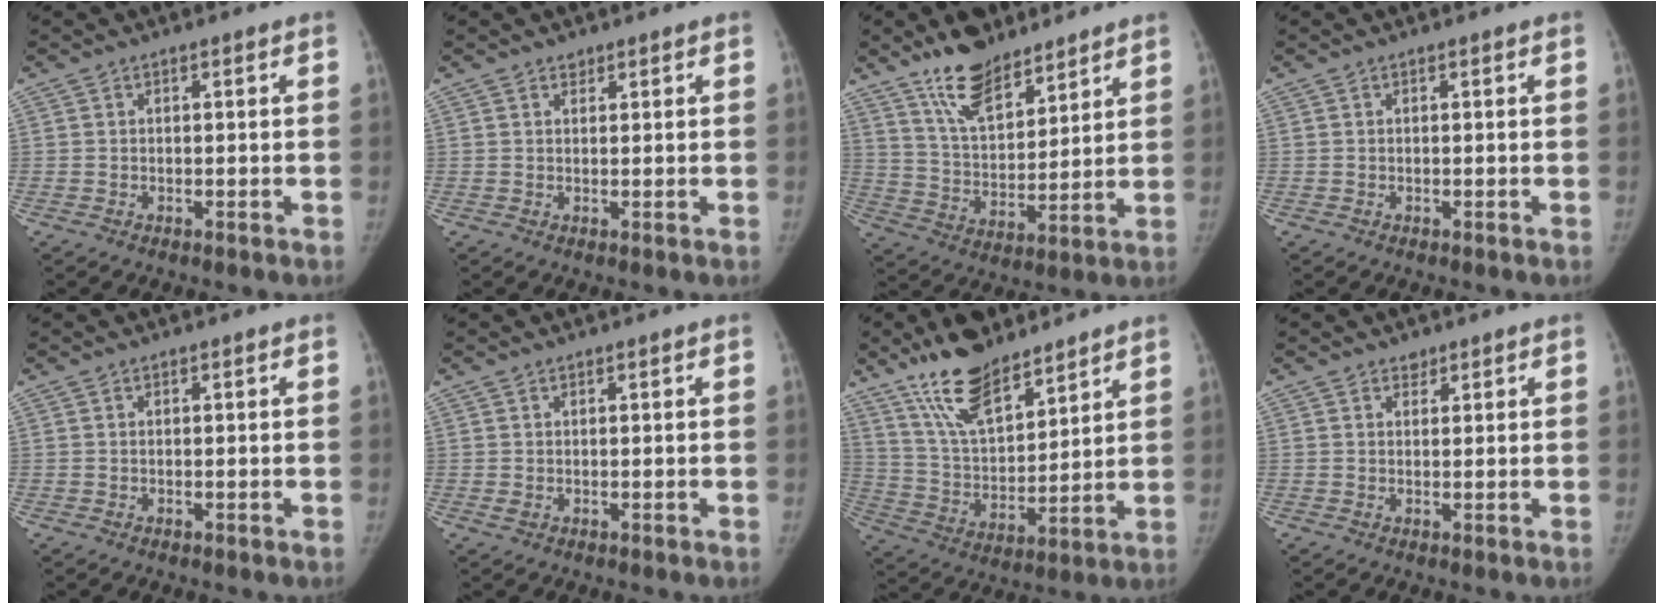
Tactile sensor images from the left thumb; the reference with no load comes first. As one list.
[{"total": 1.1, "force": [0.9, 0.6, 0.2], "torque": [0.003, -0.007, 0.012]}, {"total": 13.6, "force": [10.2, 5.5, 7.0], "torque": [-0.094, -0.063, 0.190]}, {"total": 0.0}, {"total": 0.0}, {"total": 0.9, "force": [0.4, 0.6, 0.5], "torque": [-0.009, -0.003, 0.010]}, {"total": 16.2, "force": [12.1, 6.0, 9.0], "torque": [-0.132, -0.063, 0.227]}, {"total": 1.4, "force": [1.1, 0.9, 0.3], "torque": [0.006, -0.008, 0.015]}]